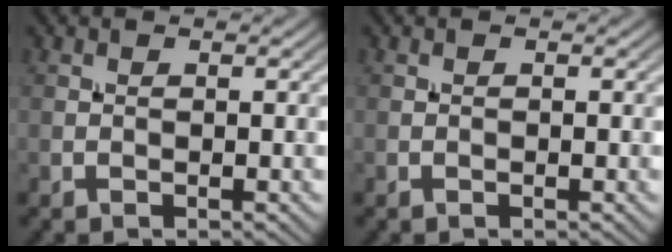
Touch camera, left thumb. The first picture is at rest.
{"total": 0.0}